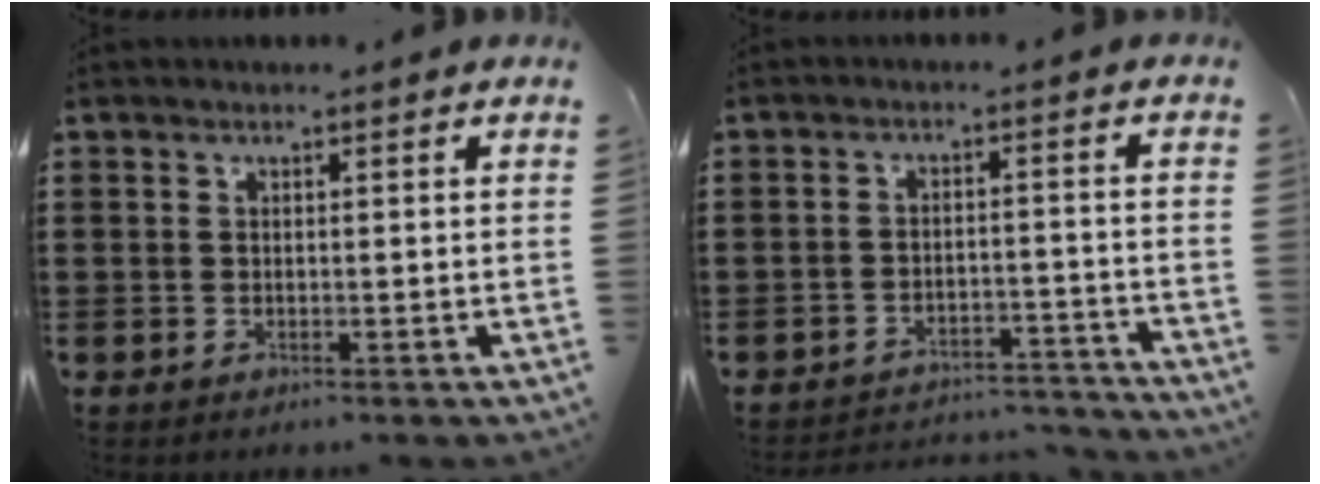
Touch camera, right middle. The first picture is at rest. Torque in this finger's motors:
{"motor_torque": [0.73, -0.83, 0.05, 0.08]}